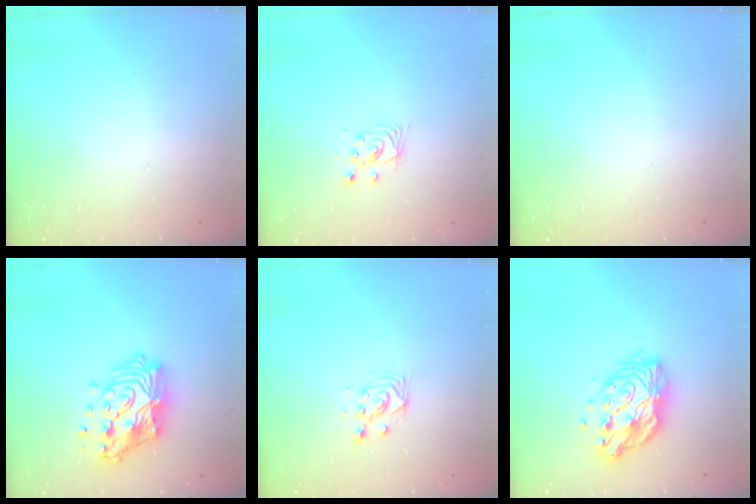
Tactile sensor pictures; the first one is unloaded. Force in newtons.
{"total": 3.2, "press": 3.2, "slide": 0.2}
{"total": 0.0}
{"total": 18.1, "press": 18.0, "slide": 1.5}
{"total": 4.8, "press": 4.8, "slide": 0.3}
{"total": 13.4, "press": 13.4, "slide": 1.2}